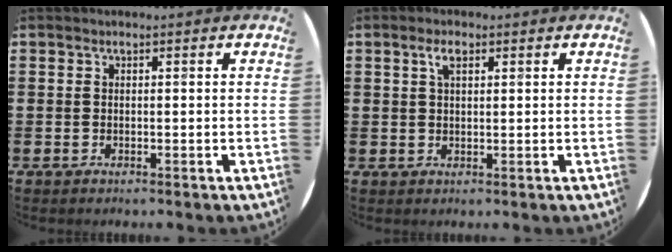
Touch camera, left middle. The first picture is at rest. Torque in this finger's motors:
{"motor_torque": [0.68, -0.58, 0.08, 0.07]}